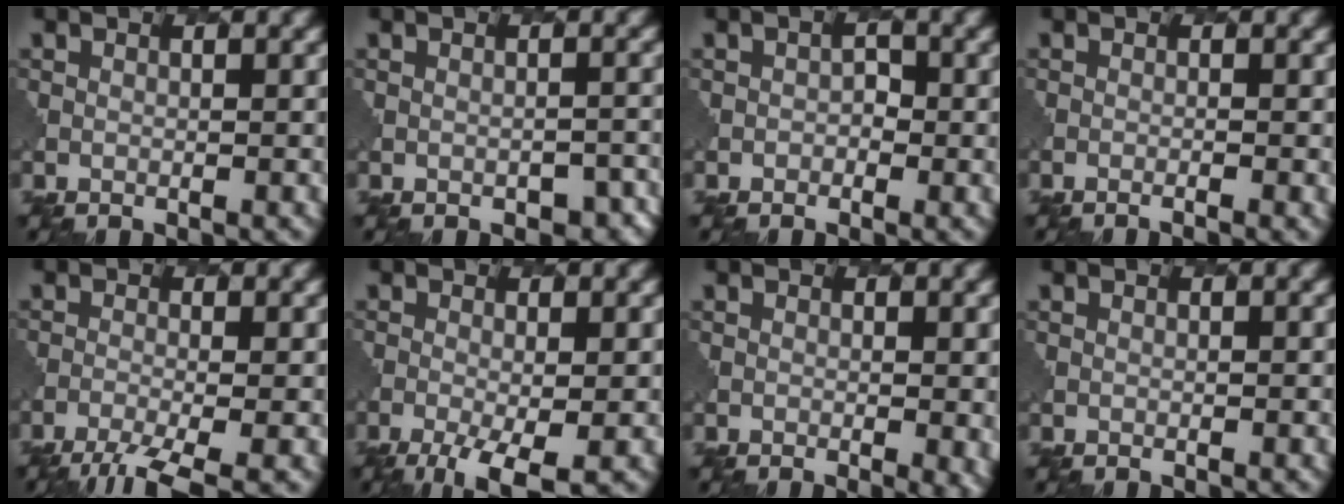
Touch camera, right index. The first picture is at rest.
{"total": 2.8, "force": [-1.8, 1.5, 1.4], "torque": [-0.024, 0.001, -0.012]}
{"total": 1.0, "force": [-0.3, 0.9, 0.5], "torque": [-0.006, -0.001, -0.004]}
{"total": 1.3, "force": [-0.6, 0.4, 1.1], "torque": [-0.004, -0.002, -0.015]}
{"total": 4.6, "force": [-3.1, 1.0, 3.3], "torque": [-0.056, -0.011, -0.062]}
{"total": 4.7, "force": [-2.2, 1.4, 3.9], "torque": [-0.073, -0.011, -0.038]}
{"total": 2.9, "force": [-0.3, 1.1, 2.7], "torque": [-0.032, -0.009, 0.001]}
{"total": 0.0}